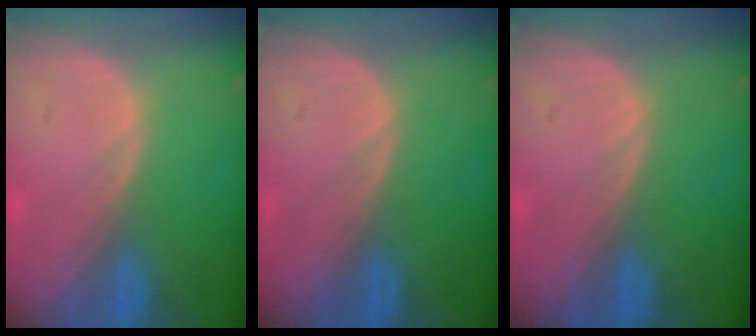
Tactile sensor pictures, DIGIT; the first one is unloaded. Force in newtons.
{"total": 0.0}
{"total": 0.0}